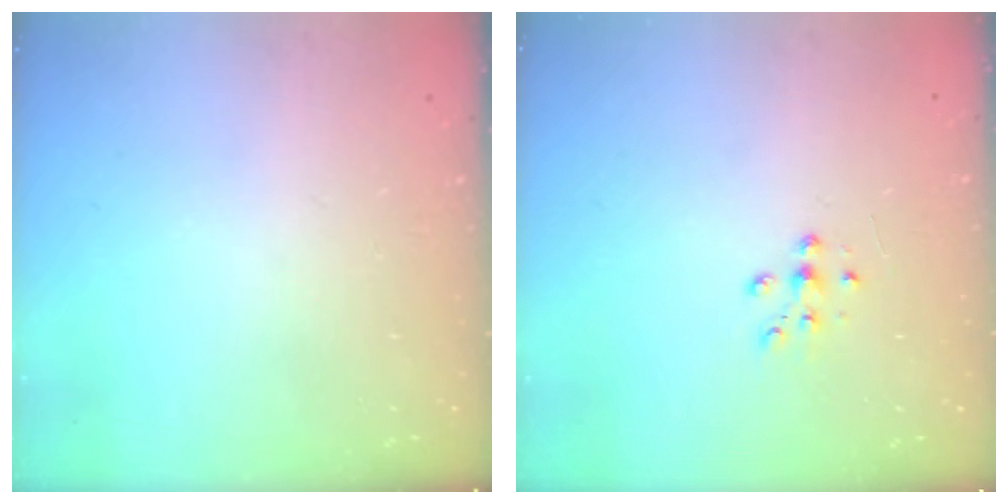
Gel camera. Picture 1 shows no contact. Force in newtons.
{"total": 6.1, "press": 5.9, "slide": 1.2}